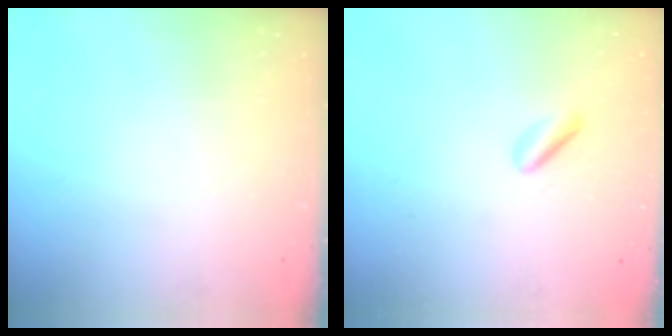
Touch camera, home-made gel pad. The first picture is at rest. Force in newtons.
{"total": 1.7, "press": 1.5, "slide": 0.9}